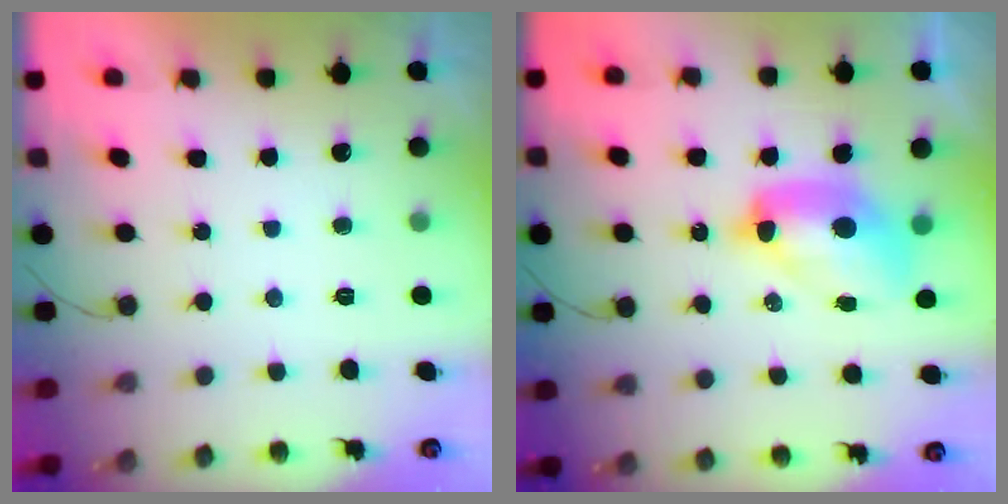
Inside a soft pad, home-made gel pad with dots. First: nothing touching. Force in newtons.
{"total": 10.7, "press": 10.6, "slide": 1.1}